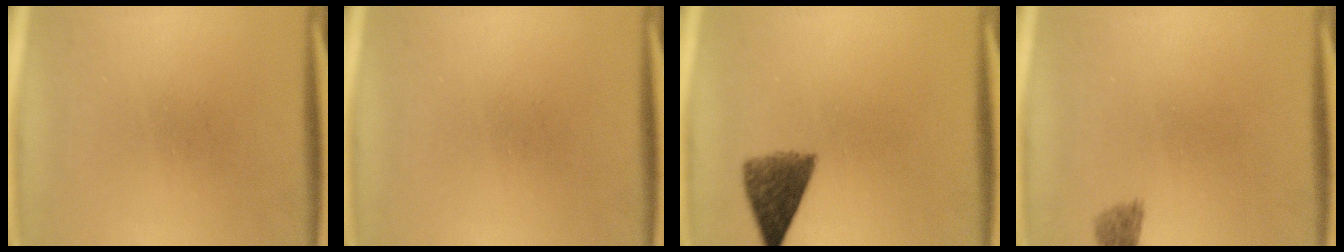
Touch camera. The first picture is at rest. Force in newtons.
{"total": 0.0}
{"total": 6.0}
{"total": 1.9}